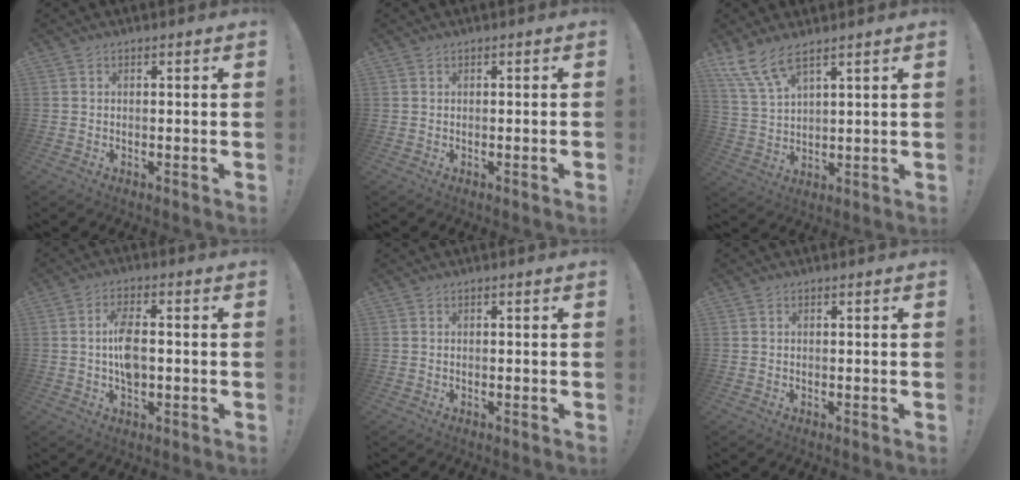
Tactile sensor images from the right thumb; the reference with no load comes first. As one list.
[{"total": 0.9, "force": [-0.4, -0.3, 0.7], "torque": [-0.012, 0.000, -0.007]}, {"total": 8.5, "force": [6.4, 2.3, 5.2], "torque": [-0.115, -0.025, 0.126]}, {"total": 7.6, "force": [0.0, 3.6, 6.7], "torque": [-0.125, -0.002, -0.006]}, {"total": 0.0}, {"total": 0.0}]